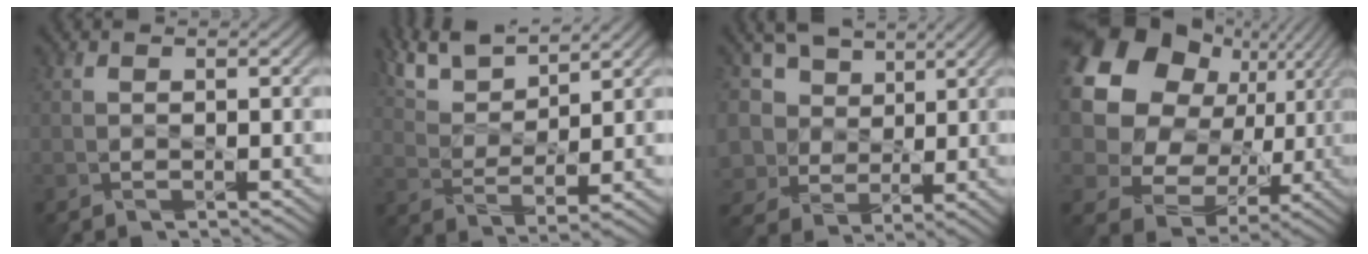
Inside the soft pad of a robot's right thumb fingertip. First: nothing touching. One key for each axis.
{"total": 8.6, "fx": 6.8, "fy": 2.0, "fz": 4.8, "tx": -0.114, "ty": 0.012, "tz": 0.141}
{"total": 10.3, "fx": 5.2, "fy": 7.8, "fz": 4.1, "tx": -0.144, "ty": 0.020, "tz": 0.106}
{"total": 21.0, "fx": 6.3, "fy": 17.2, "fz": 10.2, "tx": -0.278, "ty": 0.028, "tz": 0.122}